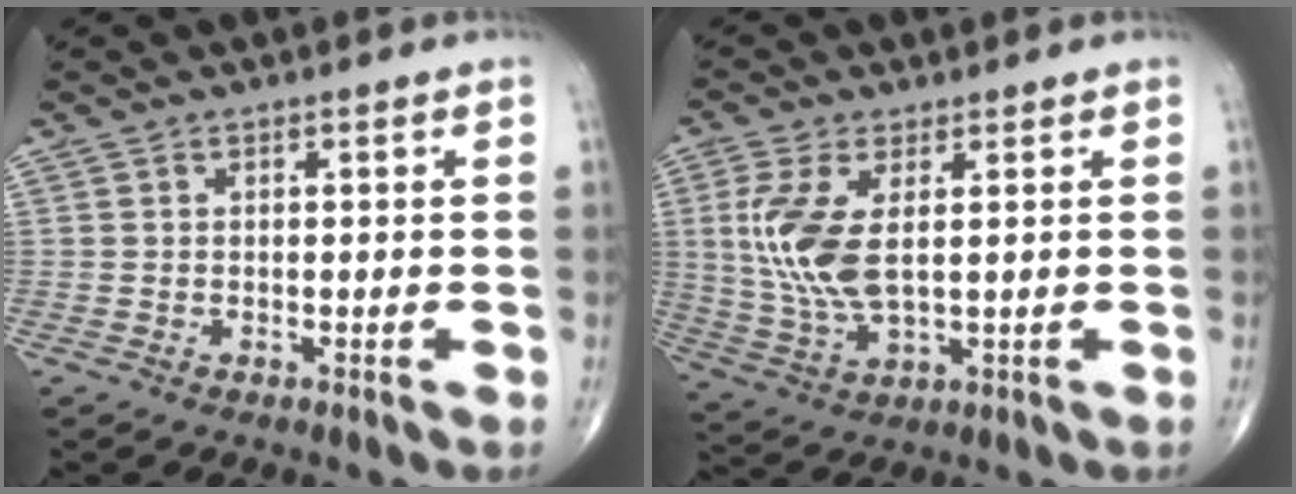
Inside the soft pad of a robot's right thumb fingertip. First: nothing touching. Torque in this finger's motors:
{"motor_torque": [-0.61, 1.43, 1.18, 0.53, 0.45]}